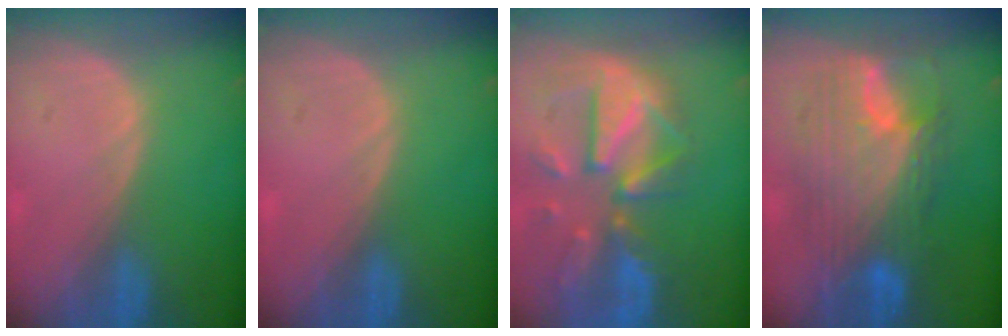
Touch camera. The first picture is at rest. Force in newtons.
{"total": 0.0}
{"total": 12.1, "press": 10.5, "slide": 6.2}
{"total": 11.7, "press": 11.7, "slide": 1.1}